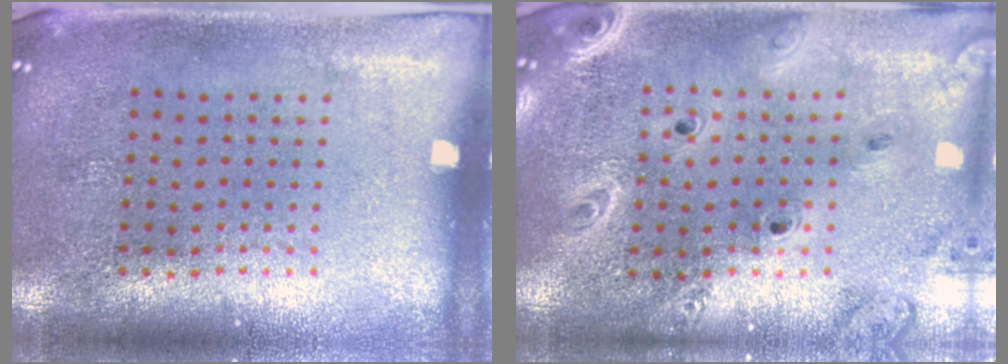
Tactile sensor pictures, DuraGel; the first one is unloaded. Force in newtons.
{"total": 2.6, "press": 2.3, "slide": 1.2}